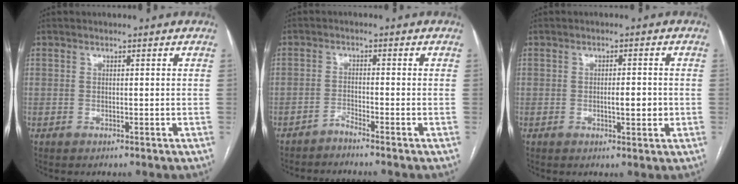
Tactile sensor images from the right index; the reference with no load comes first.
{"total": 2.1, "force": [-1.9, -0.7, 0.3], "torque": [-0.006, -0.001, -0.039]}
{"total": 3.0, "force": [-0.5, 0.8, 2.9], "torque": [-0.047, -0.001, -0.004]}